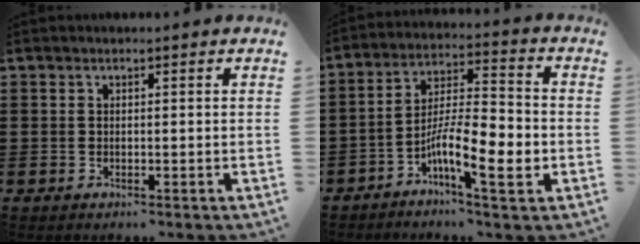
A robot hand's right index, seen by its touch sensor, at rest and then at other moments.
{"total": 10.6, "force": [-4.3, 2.5, 9.4], "torque": [-0.189, -0.006, -0.082]}